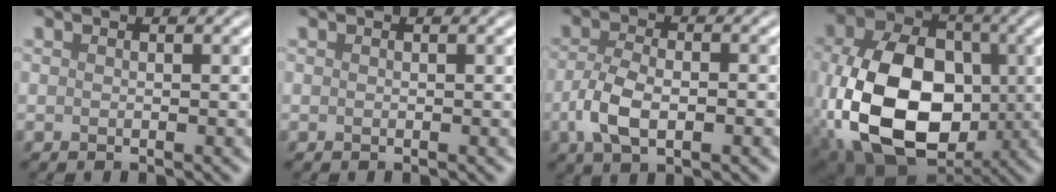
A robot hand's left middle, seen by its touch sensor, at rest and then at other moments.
{"total": 0.0}
{"total": 4.8, "force": [-1.5, 2.4, 3.8], "torque": [-0.077, -0.003, -0.030]}
{"total": 14.0, "force": [-2.4, 9.6, 9.9], "torque": [-0.210, -0.018, -0.048]}